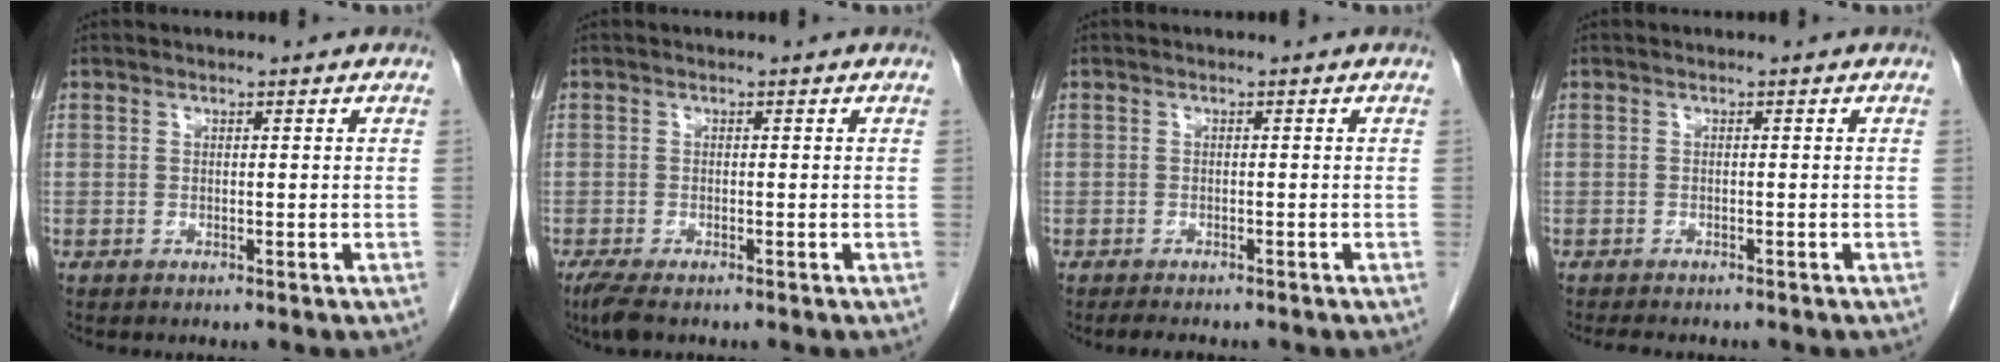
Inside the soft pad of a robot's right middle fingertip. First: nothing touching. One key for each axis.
{"total": 3.2, "fx": -2.3, "fy": 0.7, "fz": 2.1, "tx": -0.048, "ty": -0.013, "tz": -0.039}
{"total": 2.7, "fx": -2.3, "fy": 0.8, "fz": 1.1, "tx": -0.027, "ty": -0.010, "tz": -0.030}
{"total": 3.2, "fx": -2.8, "fy": 0.9, "fz": 1.4, "tx": -0.023, "ty": -0.007, "tz": -0.036}